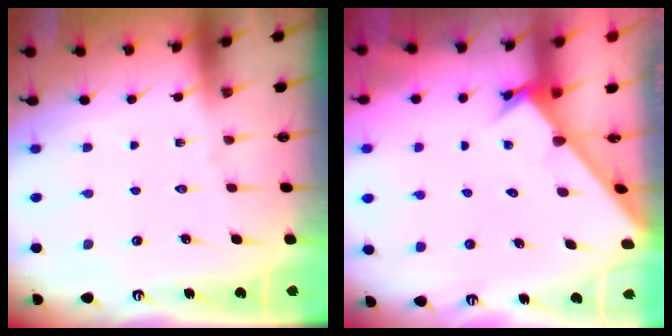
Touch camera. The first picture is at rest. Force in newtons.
{"total": 2.4, "press": 2.4, "slide": 0.2}